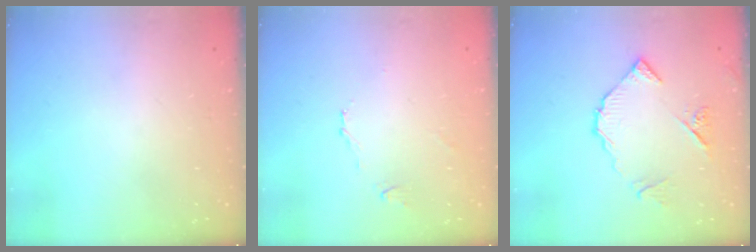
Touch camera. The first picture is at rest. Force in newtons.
{"total": 2.7, "press": 2.6, "slide": 0.6}
{"total": 9.8, "press": 9.7, "slide": 1.1}